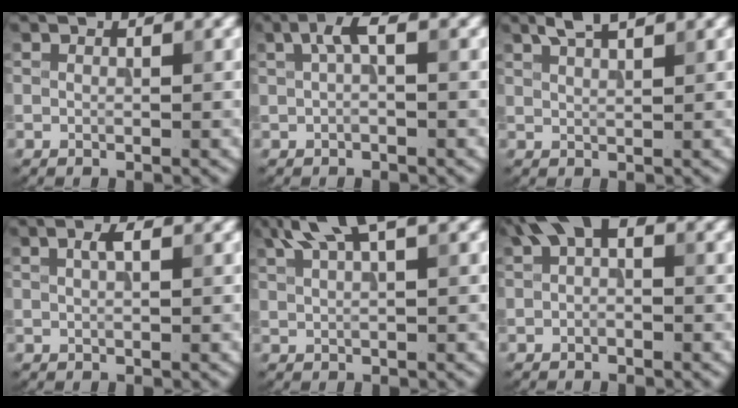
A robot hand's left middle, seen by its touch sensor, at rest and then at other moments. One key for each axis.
{"total": 1.9, "fx": 0.5, "fy": 0.6, "fz": 1.8, "tx": -0.037, "ty": 0.008, "tz": 0.007}
{"total": 2.2, "fx": 1.8, "fy": 0.4, "fz": 1.3, "tx": -0.020, "ty": 0.005, "tz": 0.033}
{"total": 1.3, "fx": 0.5, "fy": 0.4, "fz": 1.1, "tx": -0.022, "ty": 0.003, "tz": 0.009}
{"total": 4.3, "fx": 2.8, "fy": 0.9, "fz": 3.2, "tx": -0.057, "ty": 0.014, "tz": 0.053}
{"total": 3.2, "fx": 0.7, "fy": 1.8, "fz": 2.5, "tx": -0.035, "ty": 0.013, "tz": -0.001}